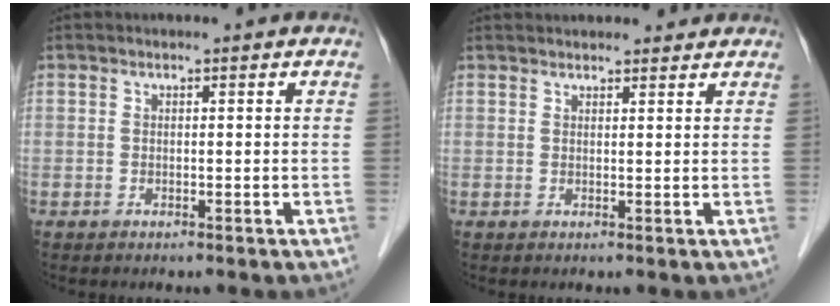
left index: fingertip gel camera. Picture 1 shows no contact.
{"total": 7.5, "force": [6.9, 1.9, 1.9], "torque": [-0.015, 0.031, 0.083]}